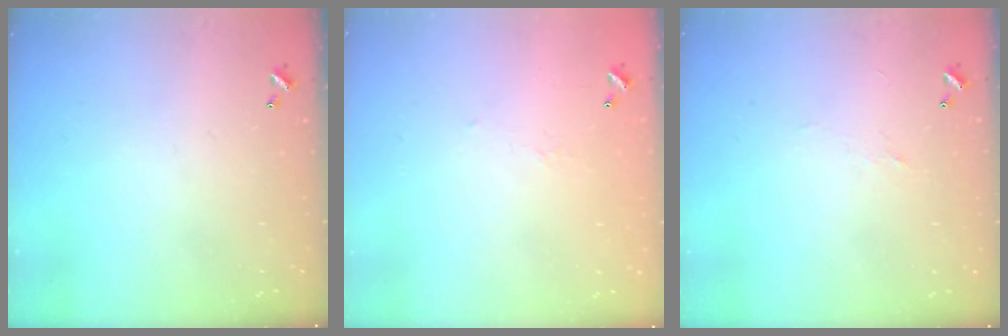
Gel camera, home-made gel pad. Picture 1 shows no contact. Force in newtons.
{"total": 6.1, "press": 6.1, "slide": 0.6}
{"total": 2.4, "press": 2.3, "slide": 0.7}